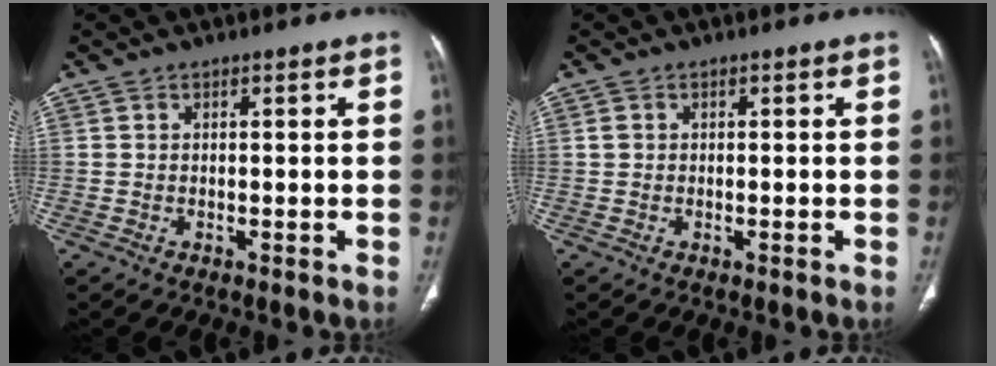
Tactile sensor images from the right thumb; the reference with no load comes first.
{"total": 0.9, "force": [-0.1, 0.6, 0.6], "torque": [-0.011, 0.001, 0.000]}